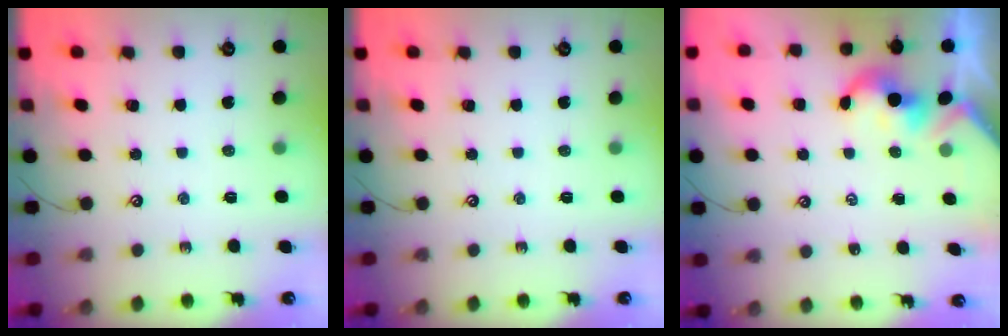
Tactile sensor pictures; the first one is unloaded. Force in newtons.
{"total": 0.0}
{"total": 2.1, "press": 2.1, "slide": 0.2}